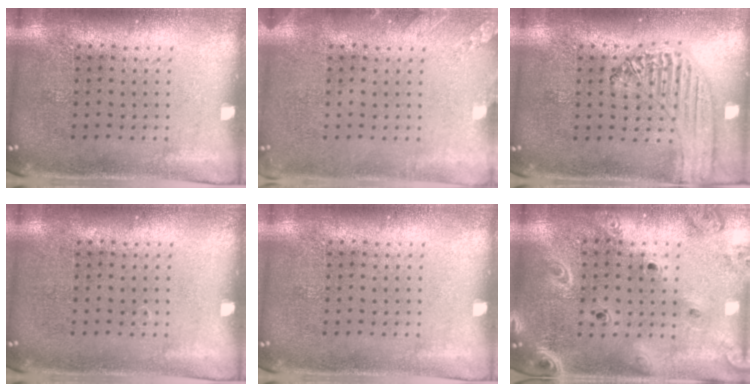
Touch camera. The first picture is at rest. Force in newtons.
{"total": 1.3, "press": 1.3, "slide": 0.2}
{"total": 1.2, "press": 1.2, "slide": 0.2}
{"total": 0.0}
{"total": 0.0}
{"total": 2.3, "press": 2.1, "slide": 0.9}